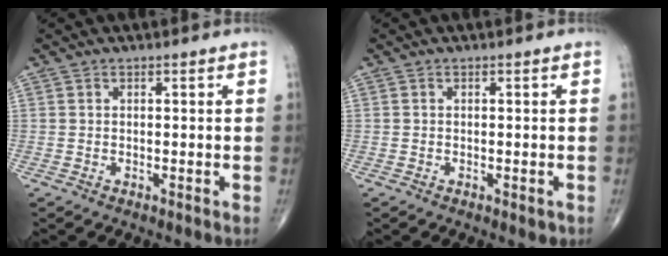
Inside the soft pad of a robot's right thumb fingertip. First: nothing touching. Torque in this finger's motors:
{"motor_torque": [0.20, 0.45, -0.10, -0.03, 0.04]}